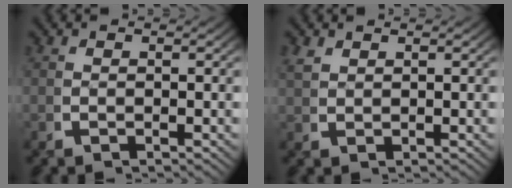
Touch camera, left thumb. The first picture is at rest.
{"total": 1.5, "force": [1.5, 0.3, 0.3], "torque": [-0.006, 0.004, 0.037]}